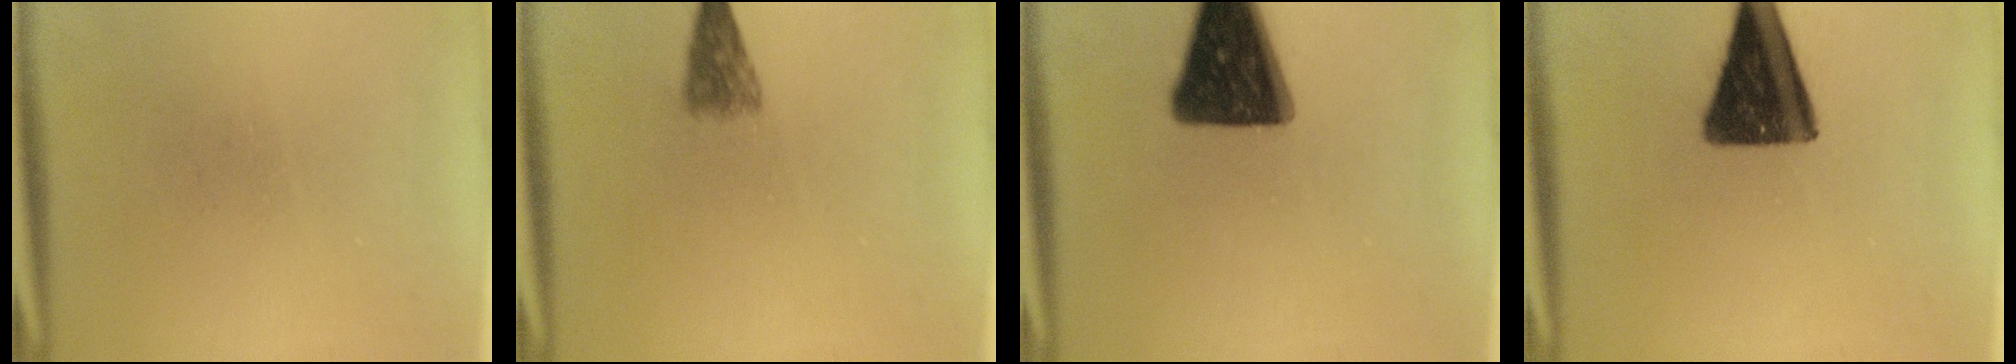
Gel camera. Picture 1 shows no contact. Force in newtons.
{"total": 2.9}
{"total": 15.8}
{"total": 14.3}